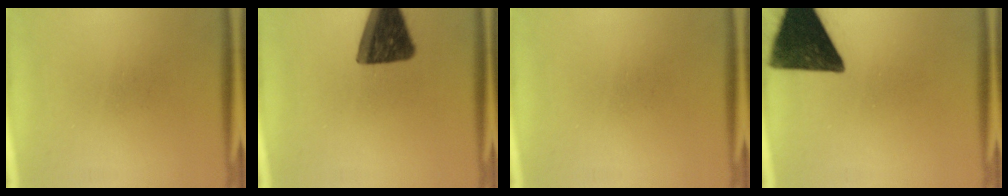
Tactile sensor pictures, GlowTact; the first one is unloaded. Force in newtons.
{"total": 14.1}
{"total": 0.0}
{"total": 16.1}